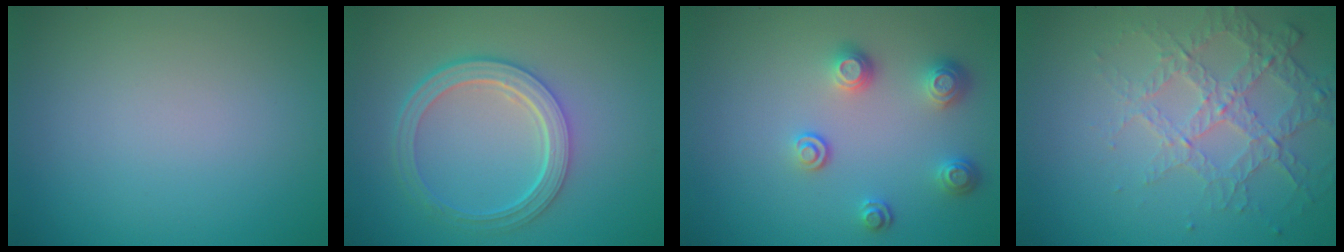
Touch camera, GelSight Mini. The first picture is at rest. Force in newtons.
{"total": 4.9, "press": 3.6, "slide": 3.4}
{"total": 3.0, "press": 2.6, "slide": 1.6}
{"total": 4.0, "press": 3.1, "slide": 2.5}